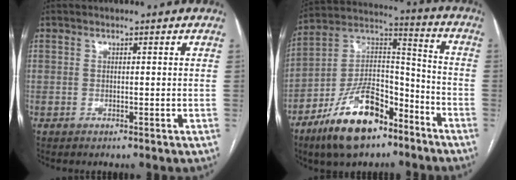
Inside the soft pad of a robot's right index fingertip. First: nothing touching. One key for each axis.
{"total": 17.2, "fx": -10.9, "fy": 7.4, "fz": 10.9, "tx": -0.202, "ty": 0.022, "tz": -0.189}